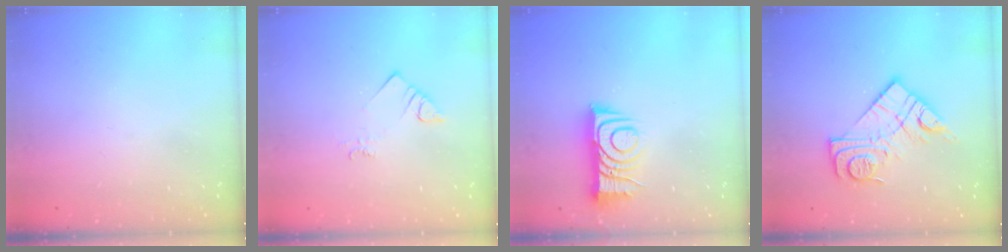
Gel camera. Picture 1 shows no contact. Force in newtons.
{"total": 2.1, "press": 2.0, "slide": 0.5}
{"total": 9.6, "press": 9.6, "slide": 0.7}
{"total": 14.6, "press": 14.5, "slide": 0.8}